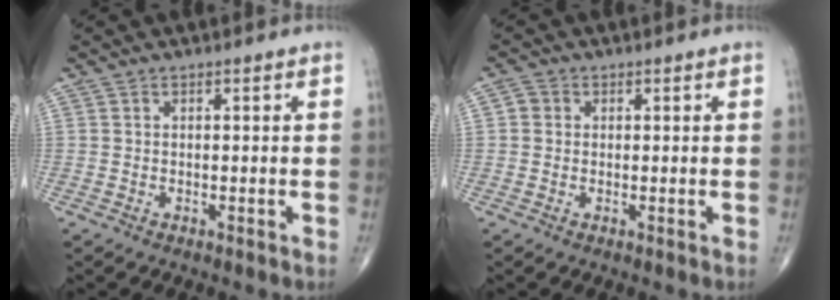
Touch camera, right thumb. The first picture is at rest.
{"total": 2.0, "force": [0.2, 1.8, 0.7], "torque": [-0.005, 0.004, 0.001]}